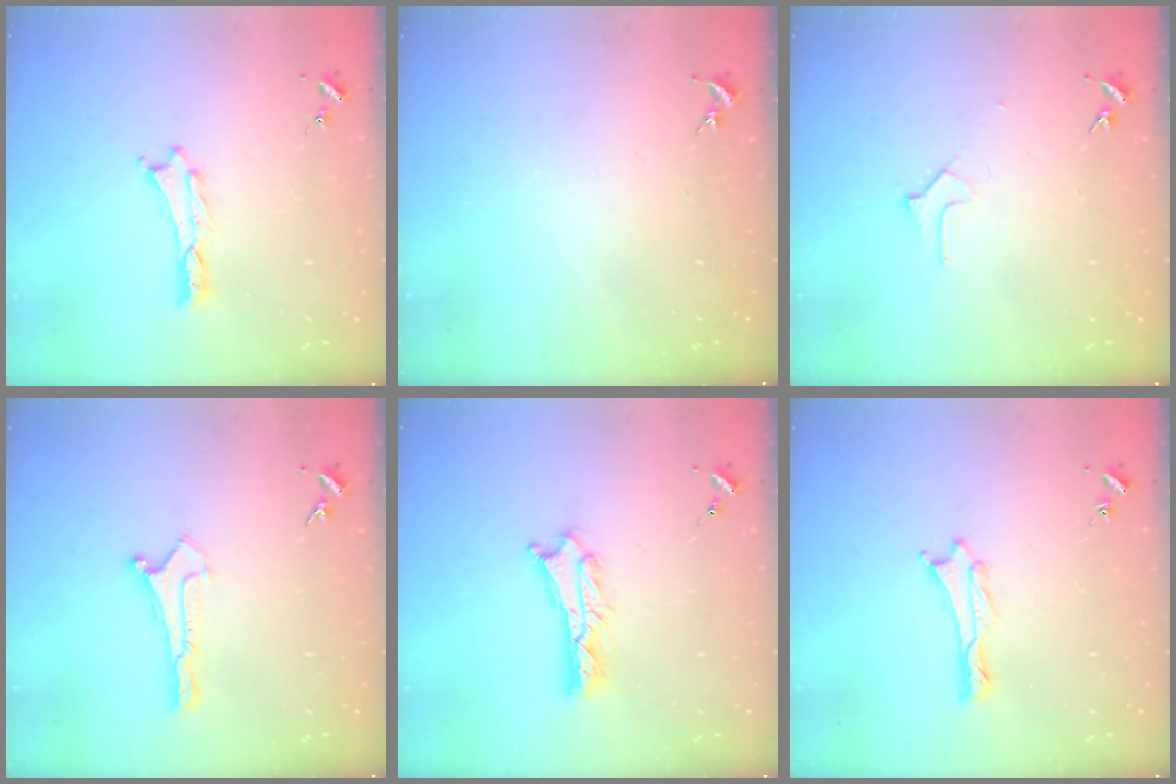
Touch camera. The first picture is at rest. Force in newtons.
{"total": 0.0}
{"total": 1.6, "press": 1.6, "slide": 0.1}
{"total": 0.0}
{"total": 2.4, "press": 2.4, "slide": 0.2}
{"total": 0.0}